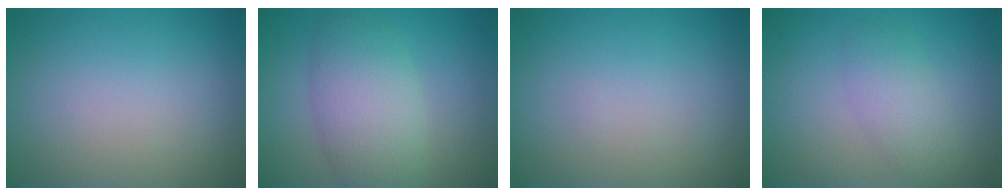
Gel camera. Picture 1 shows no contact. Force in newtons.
{"total": 5.6, "press": 5.6, "slide": 0.2}
{"total": 0.0}
{"total": 2.7, "press": 2.7, "slide": 0.3}